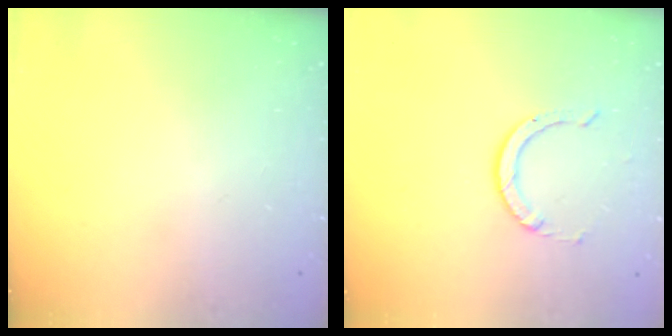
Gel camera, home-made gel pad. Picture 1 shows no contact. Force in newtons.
{"total": 3.0, "press": 3.0, "slide": 0.3}